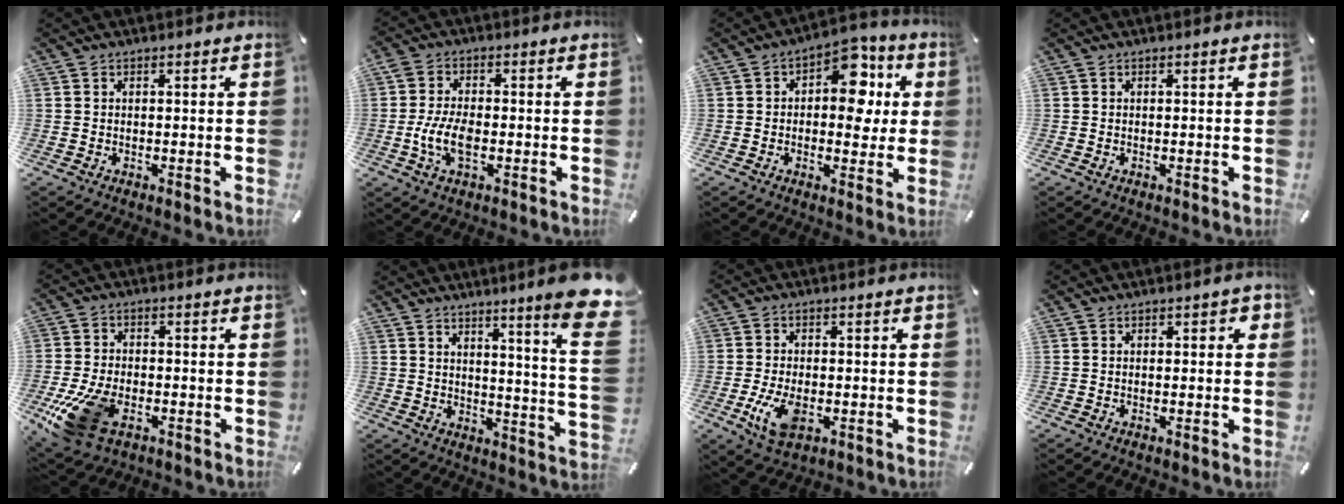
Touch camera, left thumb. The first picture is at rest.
{"total": 7.6, "force": [-1.6, 4.1, 6.2], "torque": [-0.135, 0.001, -0.030]}
{"total": 11.8, "force": [2.5, 7.6, 8.6], "torque": [-0.106, -0.015, 0.039]}
{"total": 0.0}
{"total": 13.8, "force": [-5.5, 8.2, 9.6], "torque": [-0.208, 0.010, -0.094]}
{"total": 12.4, "force": [7.2, 0.5, 10.1], "torque": [-0.151, -0.071, 0.109]}
{"total": 7.5, "force": [-2.1, 4.3, 5.8], "torque": [-0.139, -0.002, -0.041]}
{"total": 1.1, "force": [-0.1, 0.7, 0.9], "torque": [-0.008, 0.002, -0.005]}